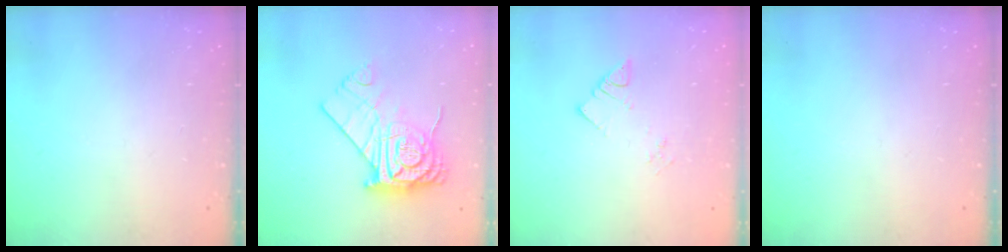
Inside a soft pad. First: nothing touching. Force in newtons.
{"total": 18.7, "press": 18.7, "slide": 1.0}
{"total": 3.3, "press": 3.3, "slide": 0.2}
{"total": 0.0}